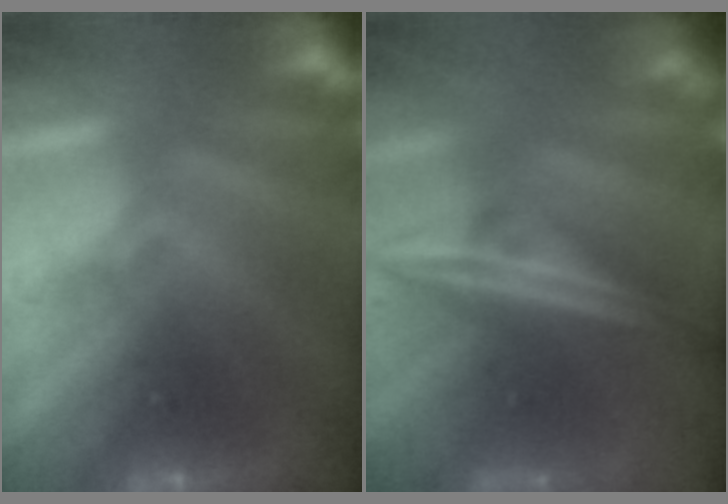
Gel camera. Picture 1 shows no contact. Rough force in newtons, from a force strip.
{"total": 7.3}